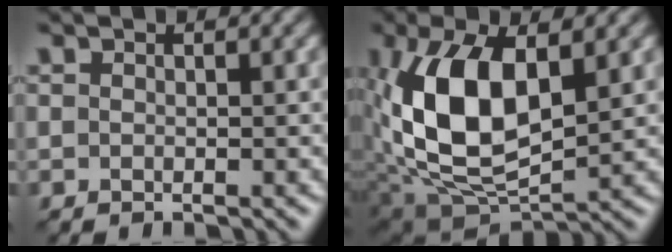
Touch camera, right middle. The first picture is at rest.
{"total": 11.3, "force": [1.4, 5.9, 9.5], "torque": [-0.192, 0.003, 0.022]}